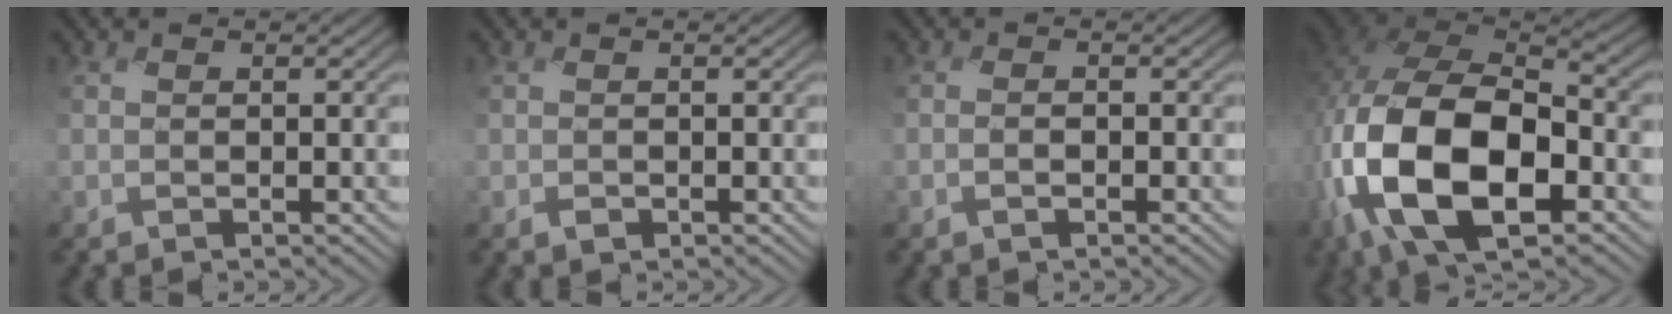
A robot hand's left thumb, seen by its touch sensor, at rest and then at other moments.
{"total": 0.7, "force": [-0.4, 0.5, 0.2], "torque": [-0.005, -0.002, -0.009]}
{"total": 0.9, "force": [-0.8, 0.1, 0.5], "torque": [-0.008, 0.002, -0.019]}
{"total": 16.1, "force": [-5.1, 9.3, 12.1], "torque": [-0.264, -0.036, -0.092]}